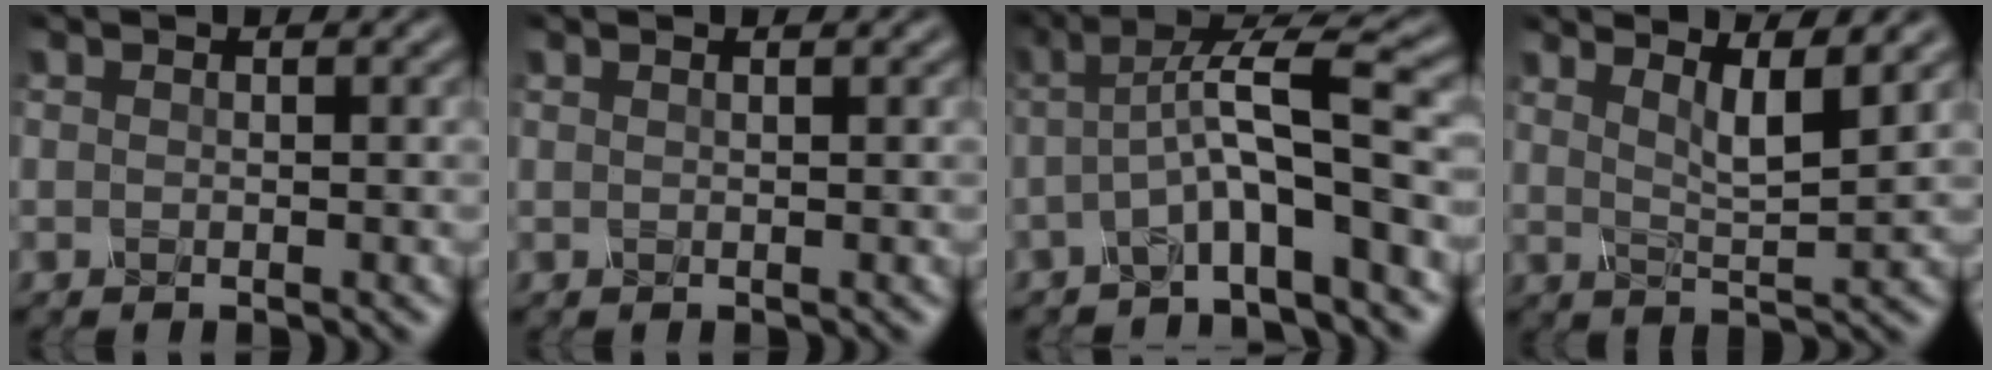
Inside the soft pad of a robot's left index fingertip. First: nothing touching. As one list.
[{"total": 1.1, "force": [0.7, 0.6, 0.6], "torque": [0.008, 0.001, -0.009]}, {"total": 5.7, "force": [-1.1, 0.8, 5.5], "torque": [-0.100, 0.018, -0.021]}, {"total": 4.0, "force": [2.5, 0.4, 3.1], "torque": [-0.053, 0.000, 0.049]}]